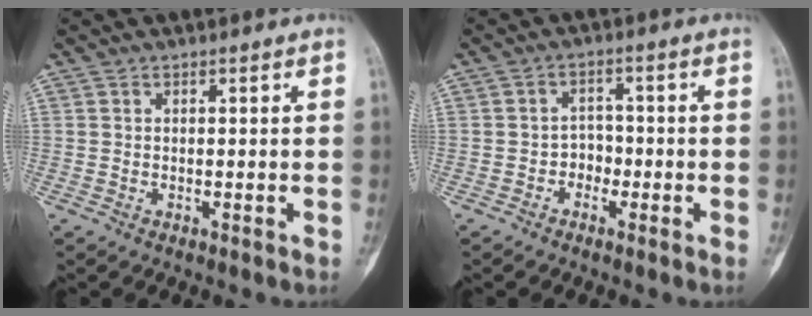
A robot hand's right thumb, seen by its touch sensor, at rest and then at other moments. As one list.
[{"total": 3.1, "force": [-1.3, 2.6, 1.2], "torque": [0.006, 0.015, -0.029]}]